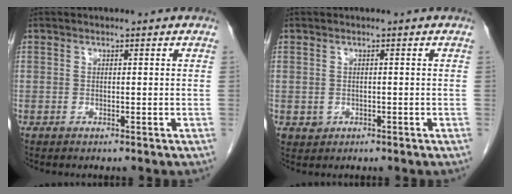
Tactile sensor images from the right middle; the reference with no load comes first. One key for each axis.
{"total": 1.2, "fx": -0.3, "fy": 1.1, "fz": 0.2, "tx": -0.003, "ty": 0.003, "tz": 0.001}